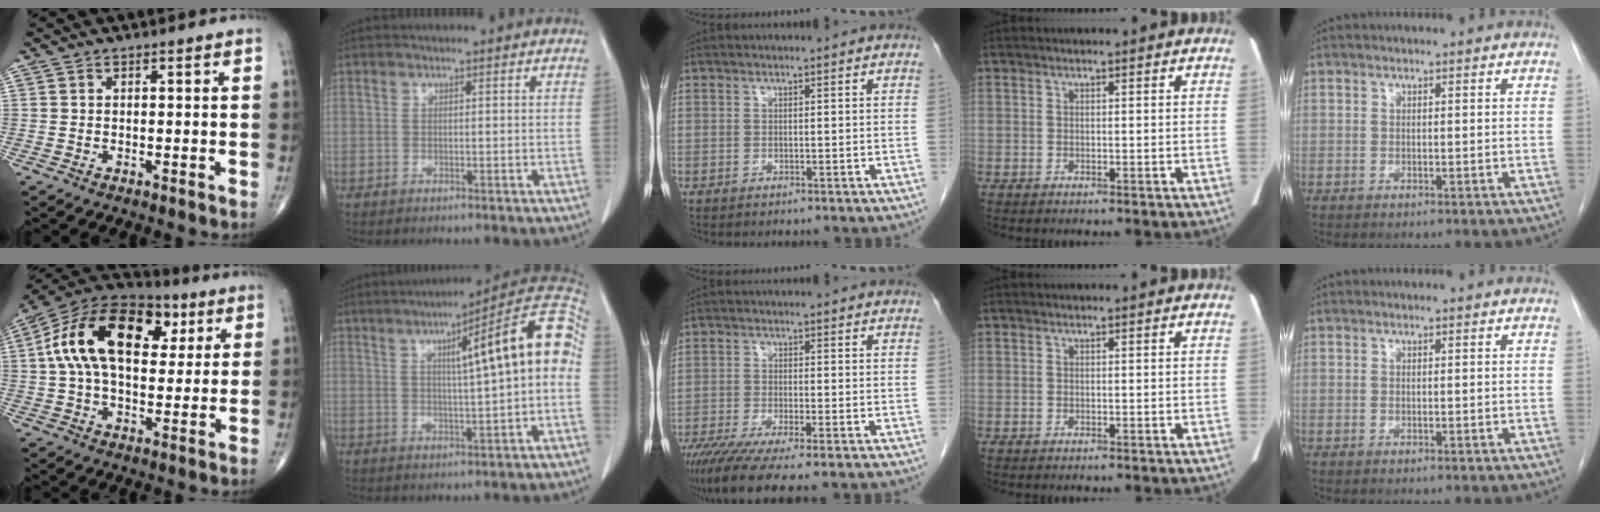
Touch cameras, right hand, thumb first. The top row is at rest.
{"thumb": {"total": 22.3, "force": [5.7, 13.1, 17.1], "torque": [-0.289, 0.021, 0.085]}, "index": {"total": 14.2, "force": [2.0, 0.7, 14.0], "torque": [-0.189, 0.036, 0.022]}, "middle": {"total": 9.4, "force": [-7.1, 0.5, 6.2], "torque": [-0.098, -0.023, -0.117]}}